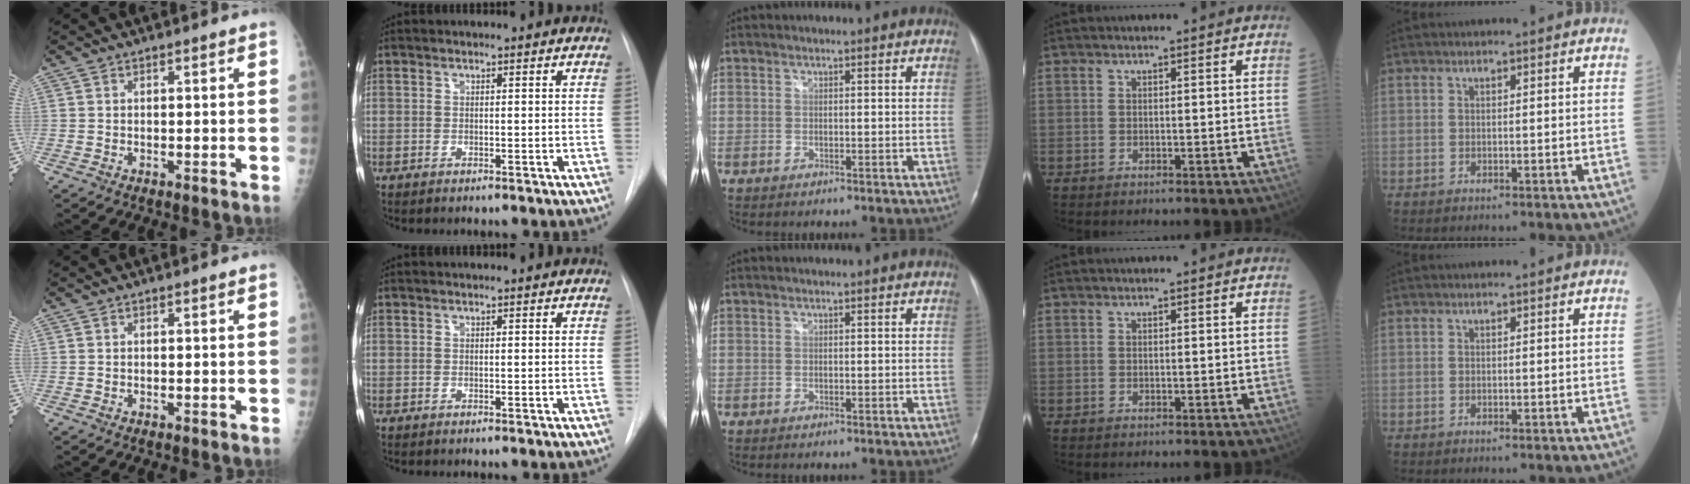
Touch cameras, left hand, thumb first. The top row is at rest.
{}